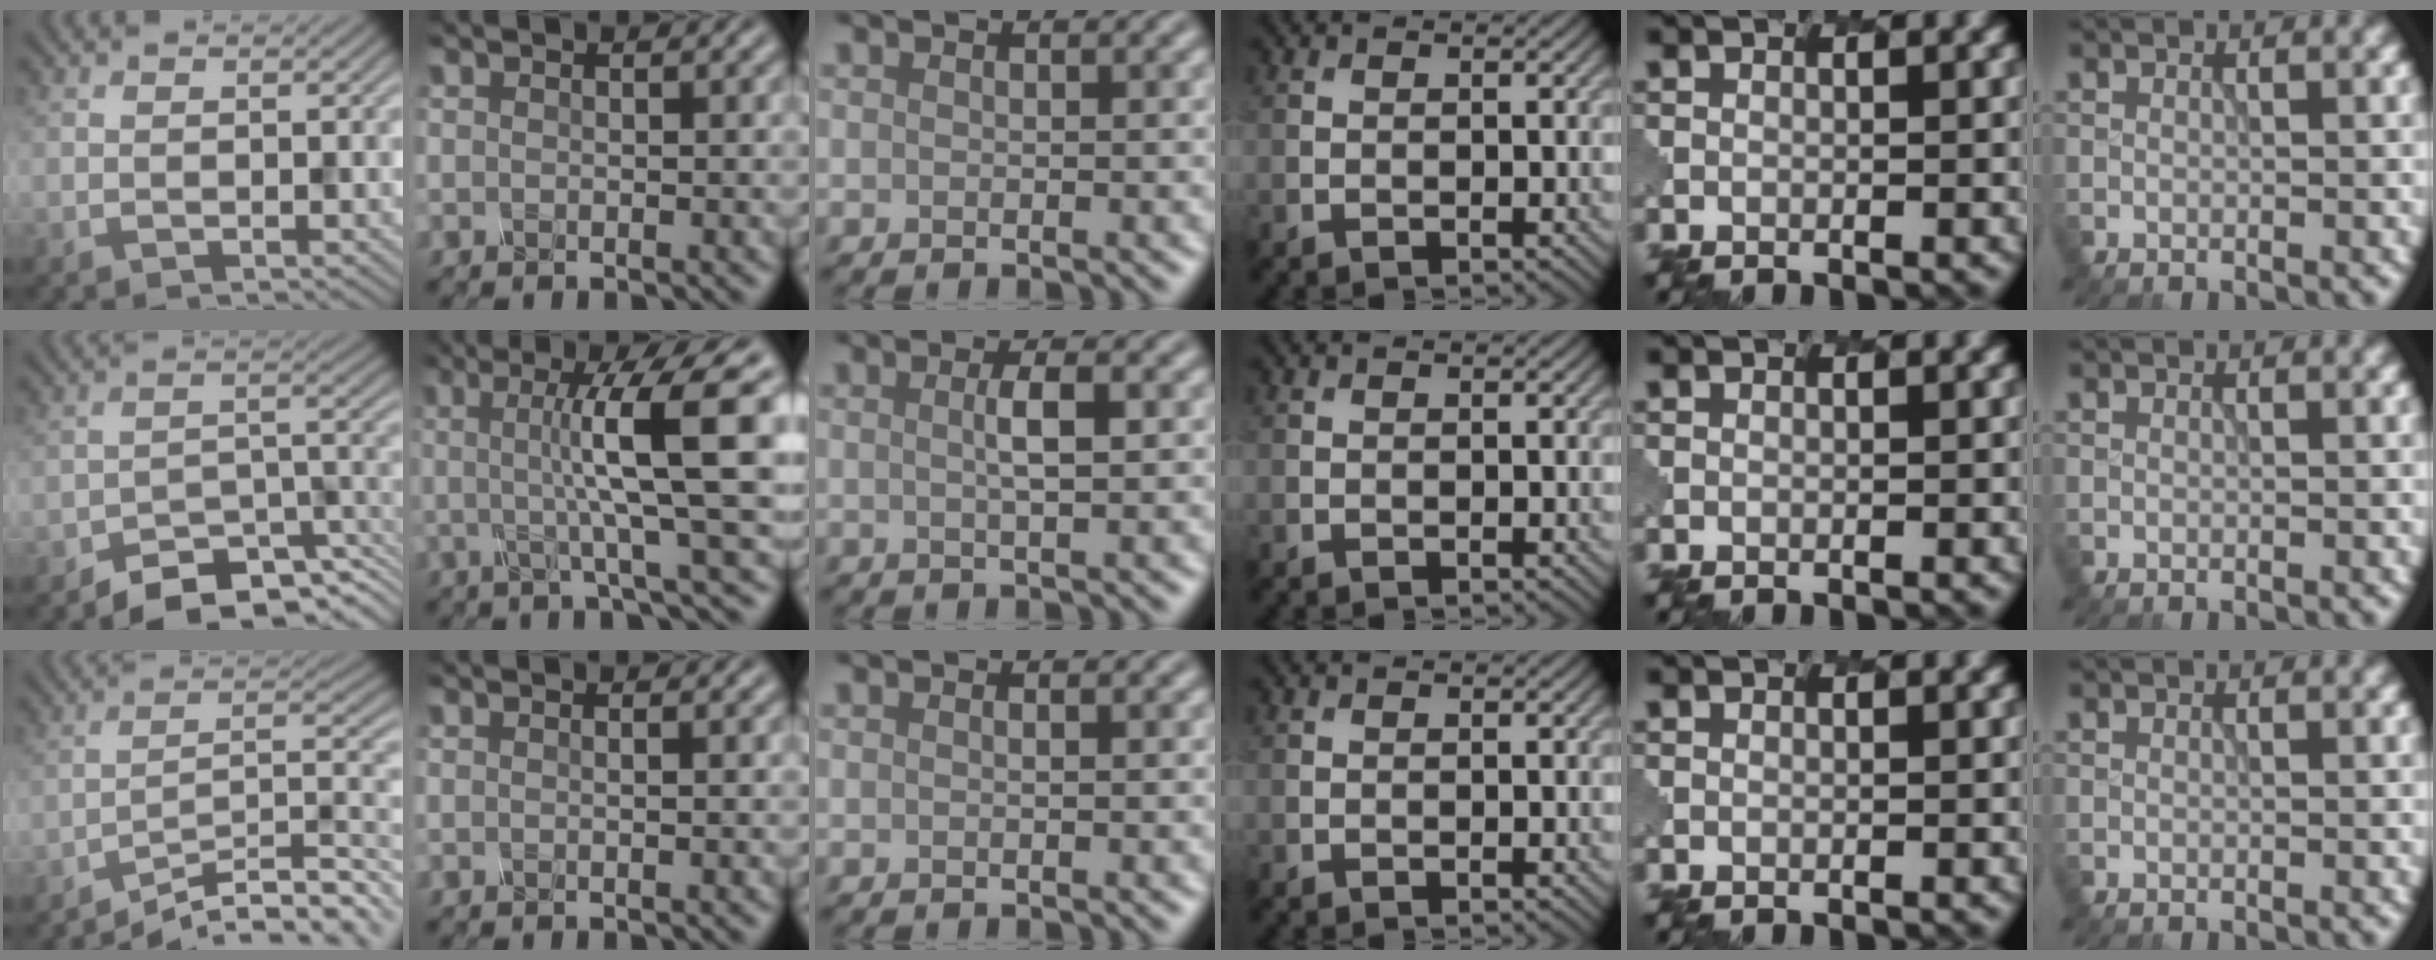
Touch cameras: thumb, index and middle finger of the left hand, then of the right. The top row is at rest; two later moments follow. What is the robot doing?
{"motion": "shake", "object": "salt shaker"}